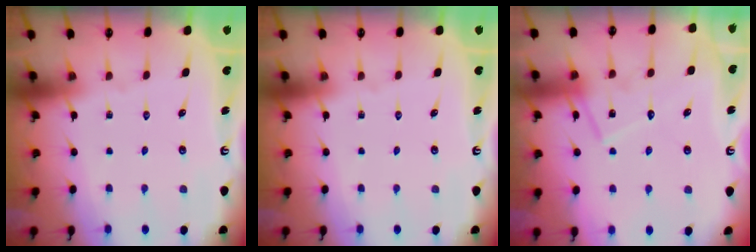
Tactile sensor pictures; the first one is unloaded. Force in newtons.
{"total": 0.0}
{"total": 13.7, "press": 13.7, "slide": 0.9}